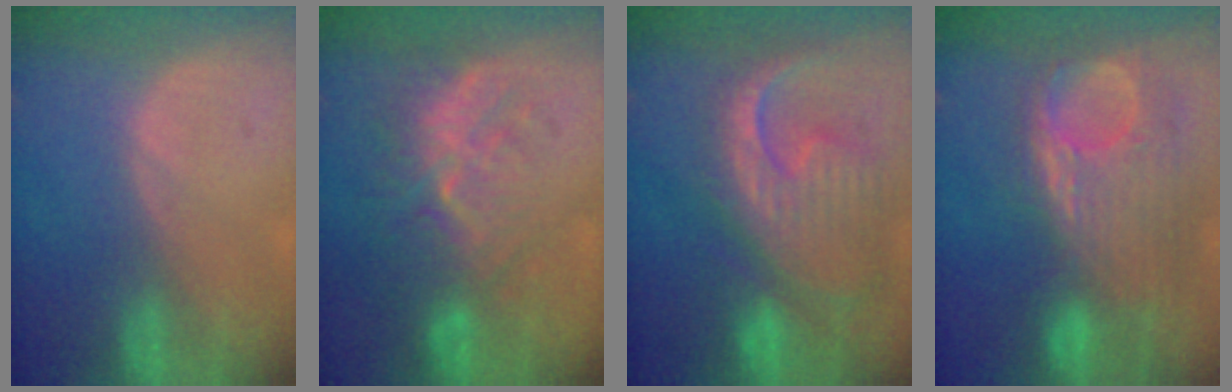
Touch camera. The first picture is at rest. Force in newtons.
{"total": 9.3, "press": 8.9, "slide": 2.6}
{"total": 12.8, "press": 11.0, "slide": 6.6}
{"total": 12.0, "press": 10.4, "slide": 5.9}